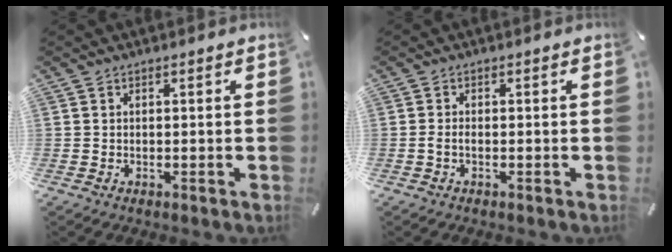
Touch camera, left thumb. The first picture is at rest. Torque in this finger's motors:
{"motor_torque": [-0.04, -0.06, 0.26, 0.05, -0.01]}